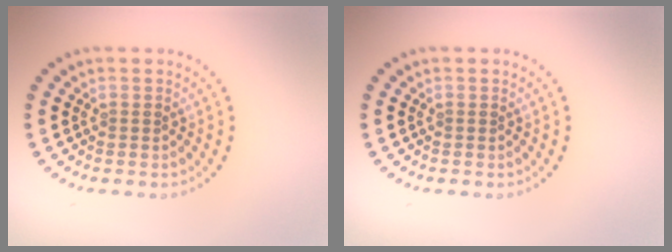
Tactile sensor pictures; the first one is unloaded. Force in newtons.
{"total": 0.0}